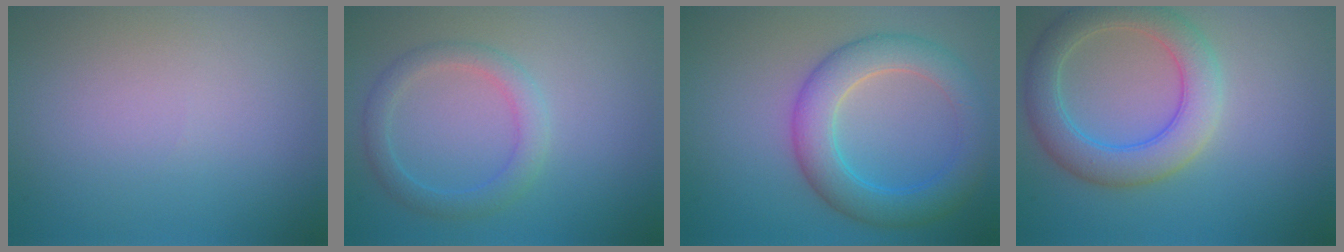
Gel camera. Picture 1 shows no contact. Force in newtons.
{"total": 2.7, "press": 2.7, "slide": 0.1}
{"total": 5.9, "press": 5.9, "slide": 0.0}
{"total": 5.3, "press": 5.3, "slide": 0.3}